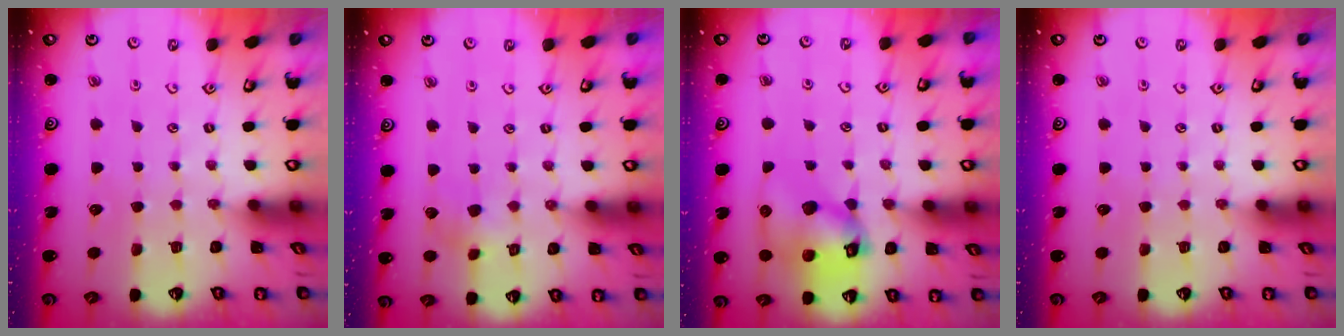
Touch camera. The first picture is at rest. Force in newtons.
{"total": 4.7, "press": 4.6, "slide": 0.4}
{"total": 13.3, "press": 13.2, "slide": 1.6}
{"total": 0.0}